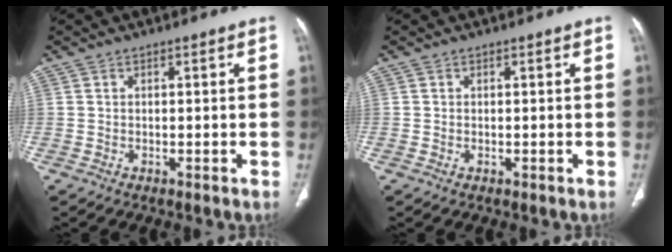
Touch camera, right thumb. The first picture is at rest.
{"total": 0.0}